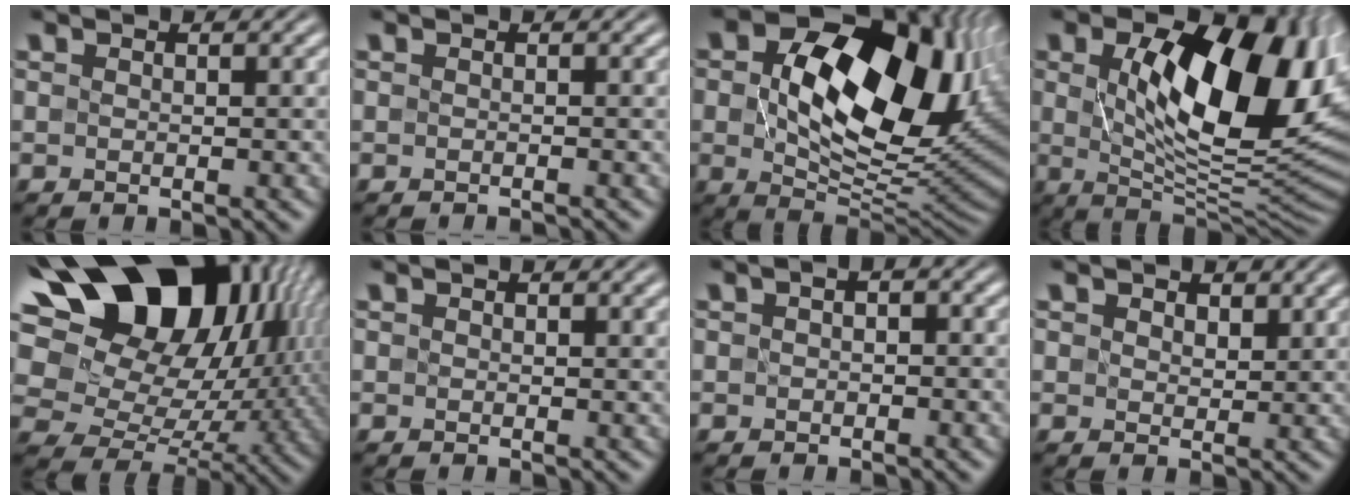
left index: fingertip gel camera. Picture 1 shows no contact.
{"total": 1.2, "force": [-0.9, 0.3, 0.8], "torque": [0.001, -0.001, -0.019]}
{"total": 15.9, "force": [2.9, 9.6, 12.3], "torque": [-0.186, -0.003, 0.056]}
{"total": 14.8, "force": [2.9, 7.5, 12.4], "torque": [-0.184, -0.004, 0.051]}
{"total": 20.0, "force": [8.0, 13.5, 12.3], "torque": [-0.212, 0.047, 0.129]}
{"total": 1.5, "force": [0.6, 0.7, 1.2], "torque": [-0.014, 0.002, 0.007]}
{"total": 1.3, "force": [-0.1, 0.8, 1.0], "torque": [-0.019, 0.001, -0.005]}
{"total": 1.7, "force": [1.1, 1.1, 0.8], "torque": [-0.012, -0.002, 0.016]}